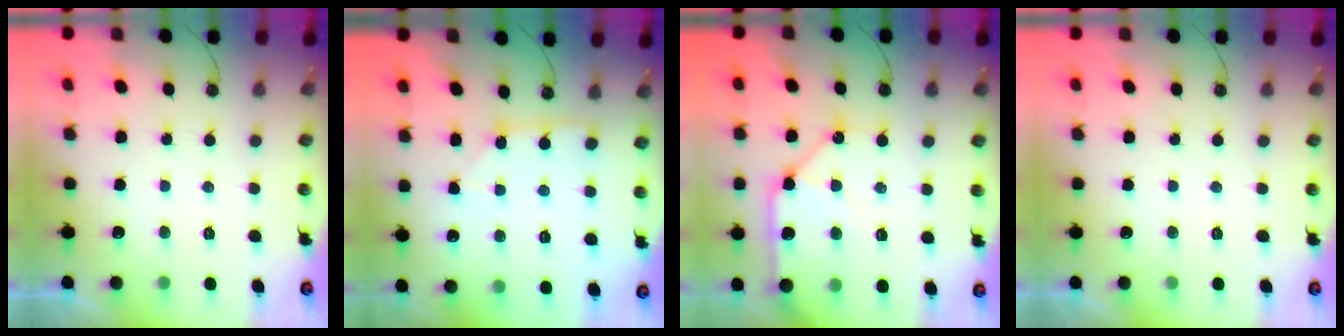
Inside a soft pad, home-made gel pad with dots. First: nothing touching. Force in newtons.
{"total": 2.0, "press": 2.0, "slide": 0.3}
{"total": 13.3, "press": 13.2, "slide": 1.9}
{"total": 0.0}